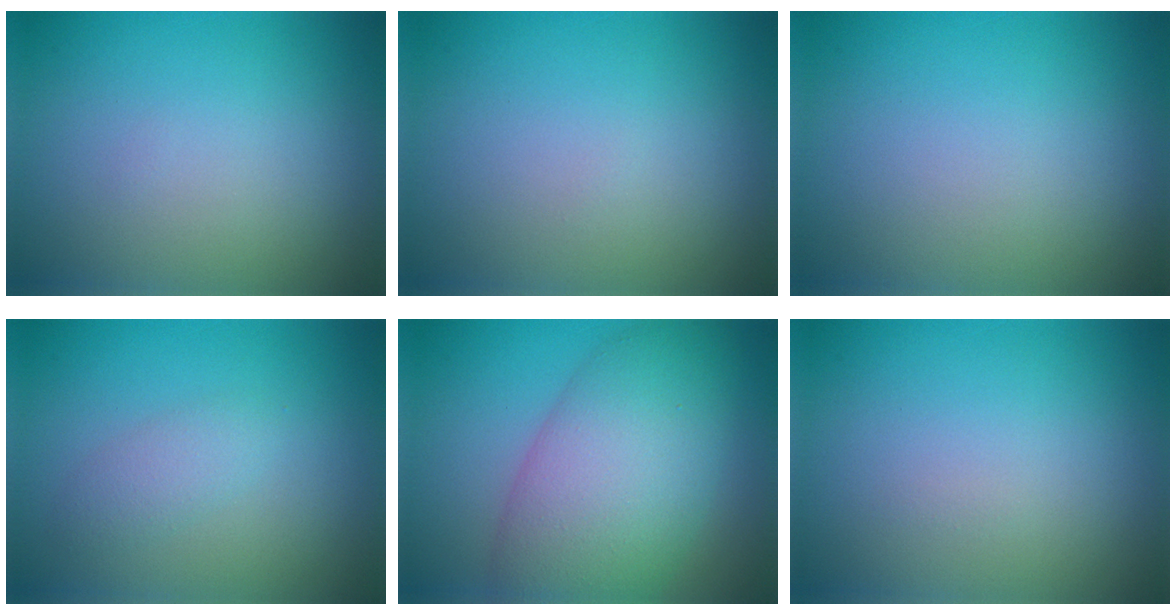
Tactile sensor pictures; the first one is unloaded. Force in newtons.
{"total": 0.0}
{"total": 0.0}
{"total": 1.7, "press": 1.6, "slide": 0.1}
{"total": 10.3, "press": 10.3, "slide": 0.2}
{"total": 0.0}